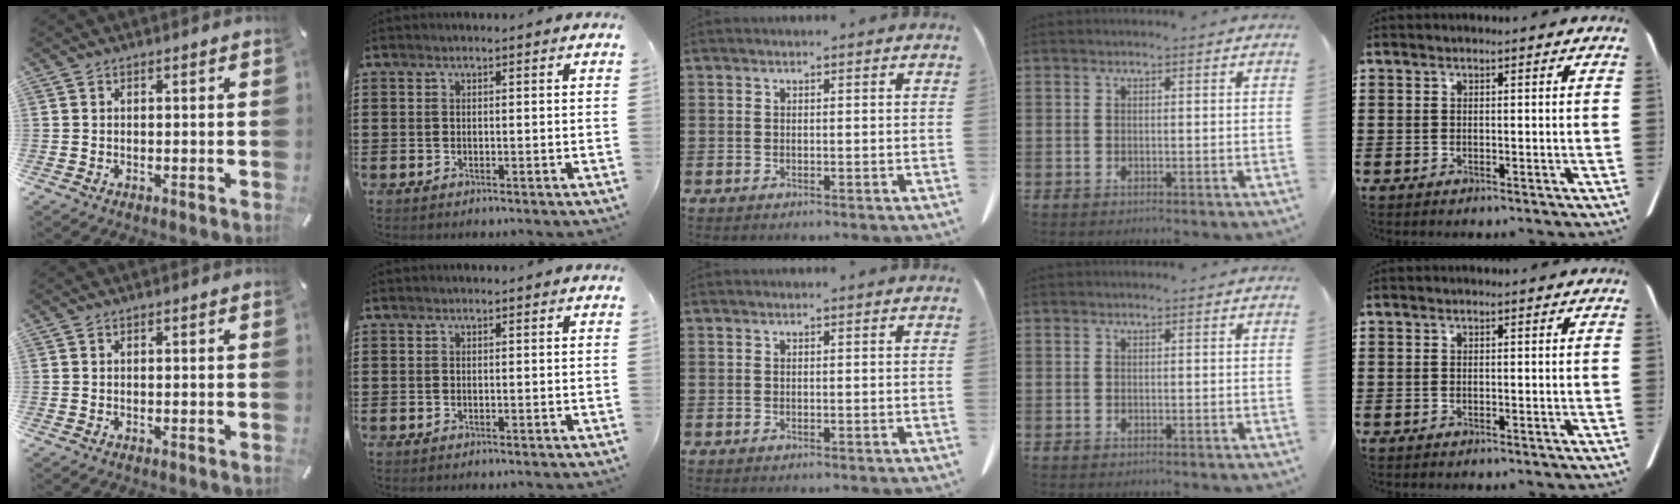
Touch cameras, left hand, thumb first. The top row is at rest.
{}